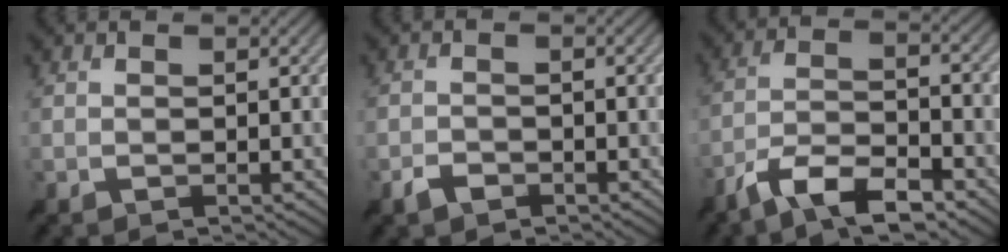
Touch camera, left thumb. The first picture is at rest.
{"total": 1.8, "force": [-1.3, 1.0, 0.8], "torque": [-0.011, 0.001, -0.029]}
{"total": 8.7, "force": [-6.3, 2.5, 5.5], "torque": [-0.104, 0.001, -0.127]}